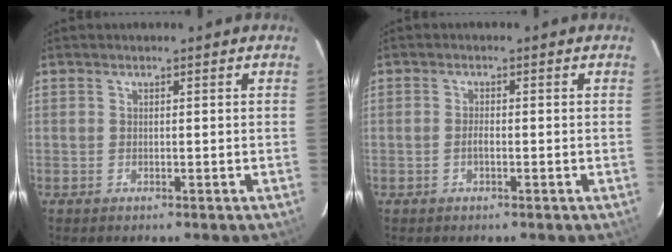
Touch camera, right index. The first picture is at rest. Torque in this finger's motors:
{"motor_torque": [0.36, -0.06, 0.14, 0.04]}